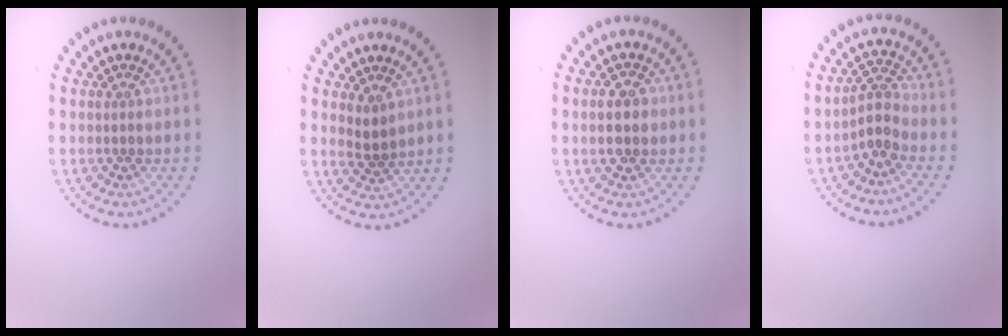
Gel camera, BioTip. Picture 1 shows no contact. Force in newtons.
{"total": 1.7, "press": 1.4, "slide": 1.0}
{"total": 2.8, "press": 2.8, "slide": 0.1}
{"total": 2.2, "press": 1.6, "slide": 1.5}